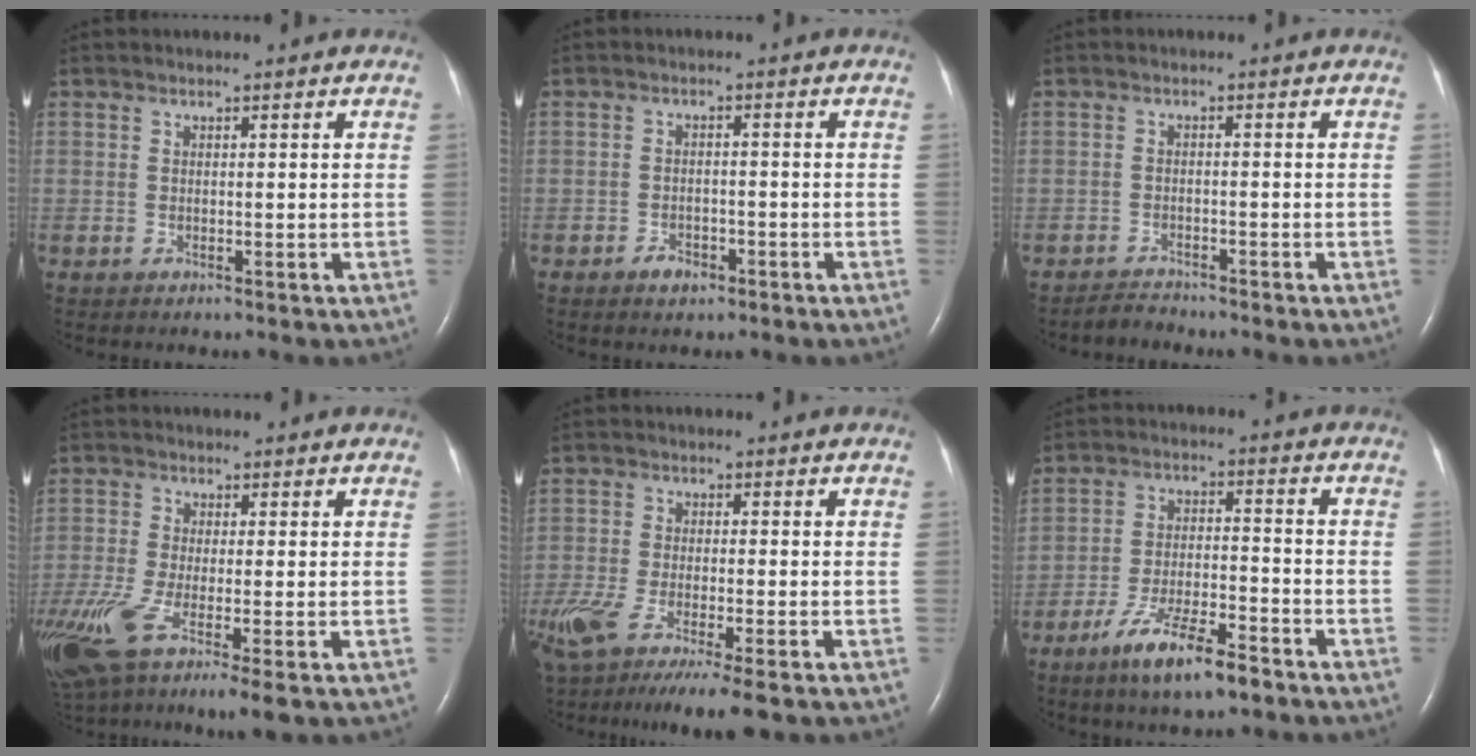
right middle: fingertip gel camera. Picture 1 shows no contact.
{"total": 3.2, "force": [-2.1, 1.8, 1.6], "torque": [-0.026, 0.003, -0.028]}
{"total": 1.8, "force": [-1.8, 0.2, -0.2], "torque": [0.001, -0.008, -0.030]}
{"total": 12.3, "force": [-6.3, 2.4, 10.3], "torque": [-0.232, -0.039, -0.117]}
{"total": 15.4, "force": [-10.3, 3.1, 11.0], "torque": [-0.243, -0.038, -0.175]}
{"total": 9.8, "force": [-6.7, 1.8, 7.0], "torque": [-0.133, -0.014, -0.119]}